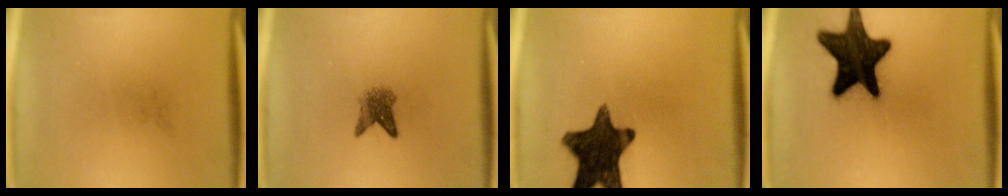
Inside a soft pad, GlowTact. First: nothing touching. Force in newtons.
{"total": 3.2}
{"total": 14.8}
{"total": 17.6}